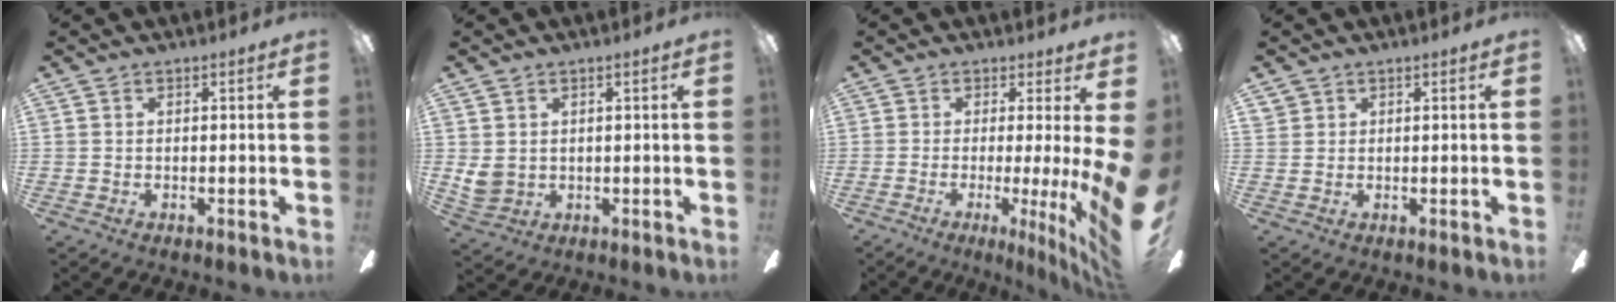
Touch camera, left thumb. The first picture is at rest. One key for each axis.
{"total": 4.1, "fx": 1.7, "fy": 3.1, "fz": 2.2, "tx": -0.051, "ty": -0.002, "tz": 0.034}
{"total": 7.9, "fx": -0.4, "fy": 0.0, "fz": 7.9, "tx": -0.117, "ty": -0.029, "tz": -0.002}
{"total": 1.1, "fx": 0.9, "fy": 0.5, "fz": 0.1, "tx": -0.004, "ty": -0.001, "tz": 0.019}